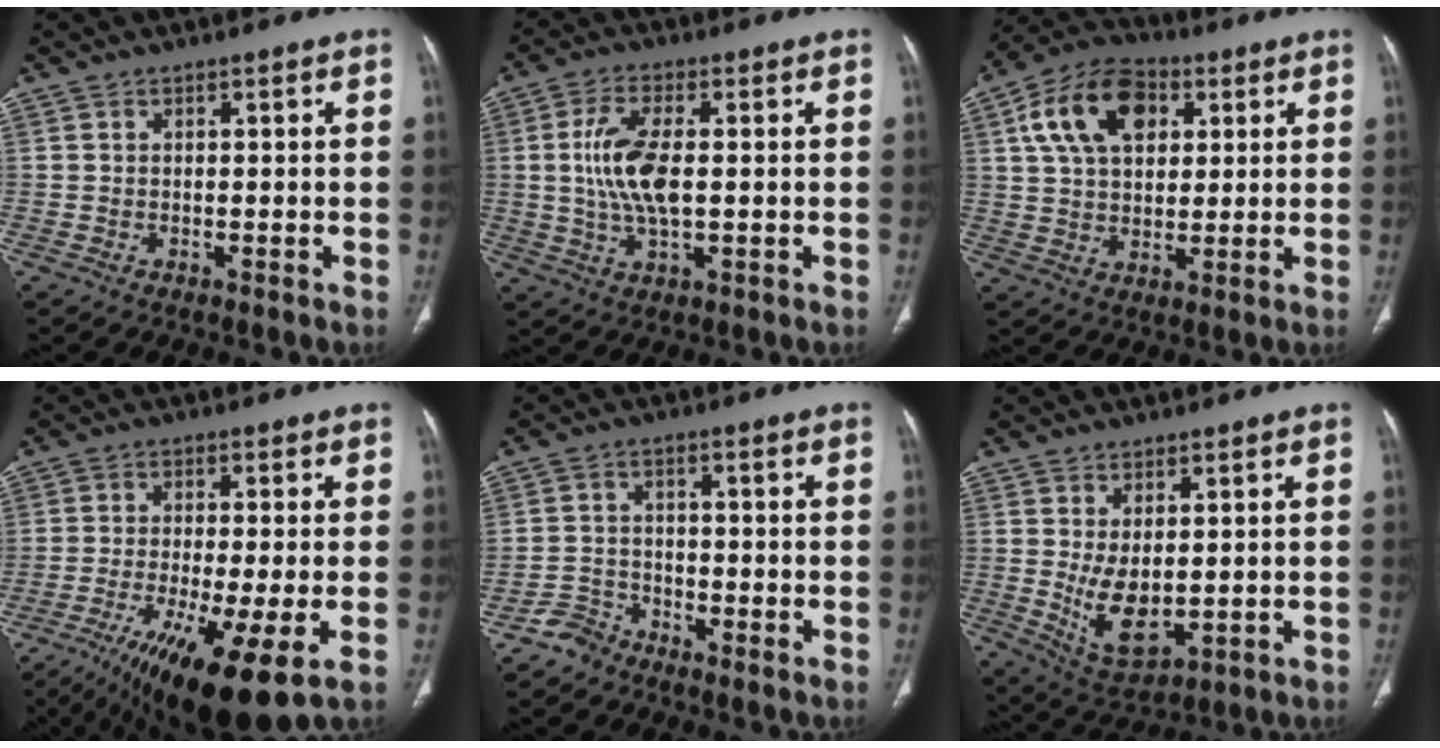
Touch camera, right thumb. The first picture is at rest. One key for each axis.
{"total": 10.0, "fx": 0.5, "fy": 4.3, "fz": 9.0, "tx": -0.194, "ty": -0.002, "tz": 0.011}
{"total": 15.3, "fx": 5.2, "fy": 9.8, "fz": 10.5, "tx": -0.168, "ty": 0.004, "tz": 0.088}
{"total": 15.9, "fx": -7.6, "fy": 2.9, "fz": 13.6, "tx": -0.223, "ty": -0.019, "tz": -0.120}
{"total": 3.3, "fx": -3.0, "fy": 1.5, "fz": -0.3, "tx": 0.014, "ty": 0.013, "tz": -0.062}
{"total": 8.4, "fx": 0.1, "fy": 4.4, "fz": 7.1, "tx": -0.112, "ty": -0.020, "tz": 0.024}